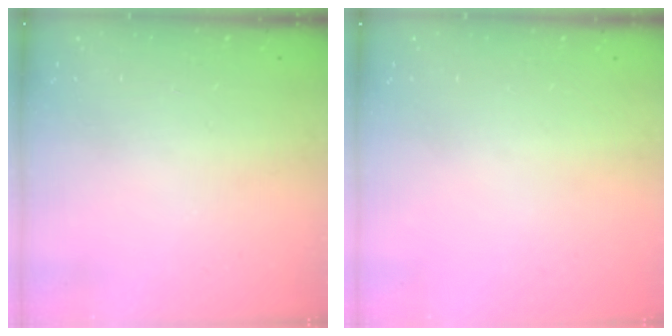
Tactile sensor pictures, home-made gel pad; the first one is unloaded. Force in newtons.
{"total": 0.0}